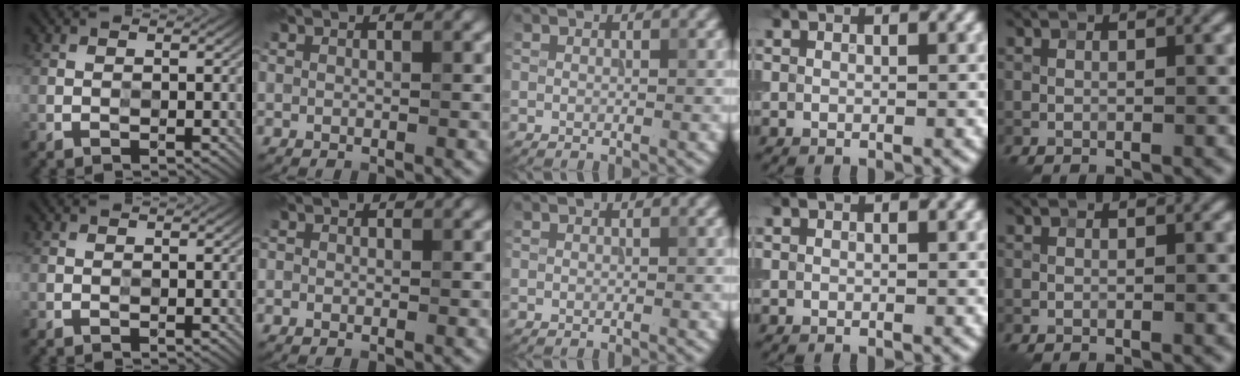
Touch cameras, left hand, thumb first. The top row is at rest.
{"index": {"total": 0.5, "force": [-0.4, 0.1, -0.3], "torque": [0.004, -0.006, -0.006]}}